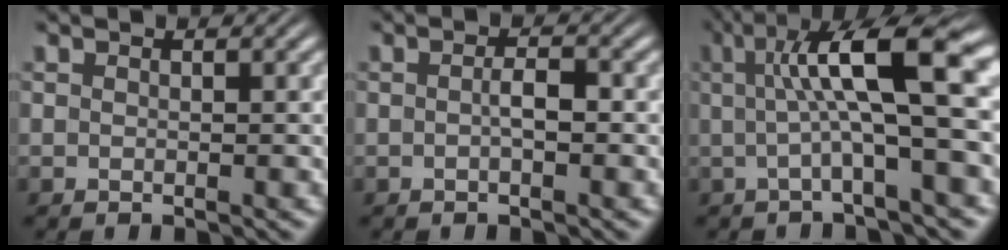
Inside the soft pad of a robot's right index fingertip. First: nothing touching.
{"total": 1.6, "force": [-0.4, 0.5, 1.5], "torque": [-0.025, 0.000, -0.008]}
{"total": 9.6, "force": [2.4, 2.7, 8.9], "torque": [-0.127, 0.028, 0.027]}